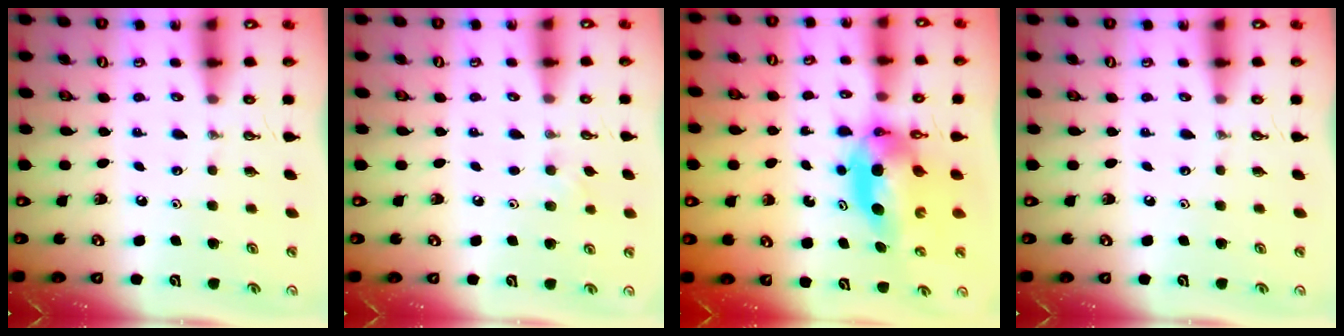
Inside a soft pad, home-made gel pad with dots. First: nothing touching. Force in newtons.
{"total": 5.8, "press": 5.7, "slide": 1.2}
{"total": 6.7, "press": 6.6, "slide": 1.1}
{"total": 0.0}